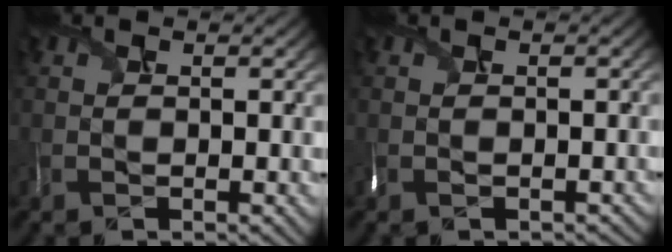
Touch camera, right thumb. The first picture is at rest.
{"total": 1.3, "force": [-0.2, -0.4, -1.2], "torque": [0.015, 0.000, -0.008]}